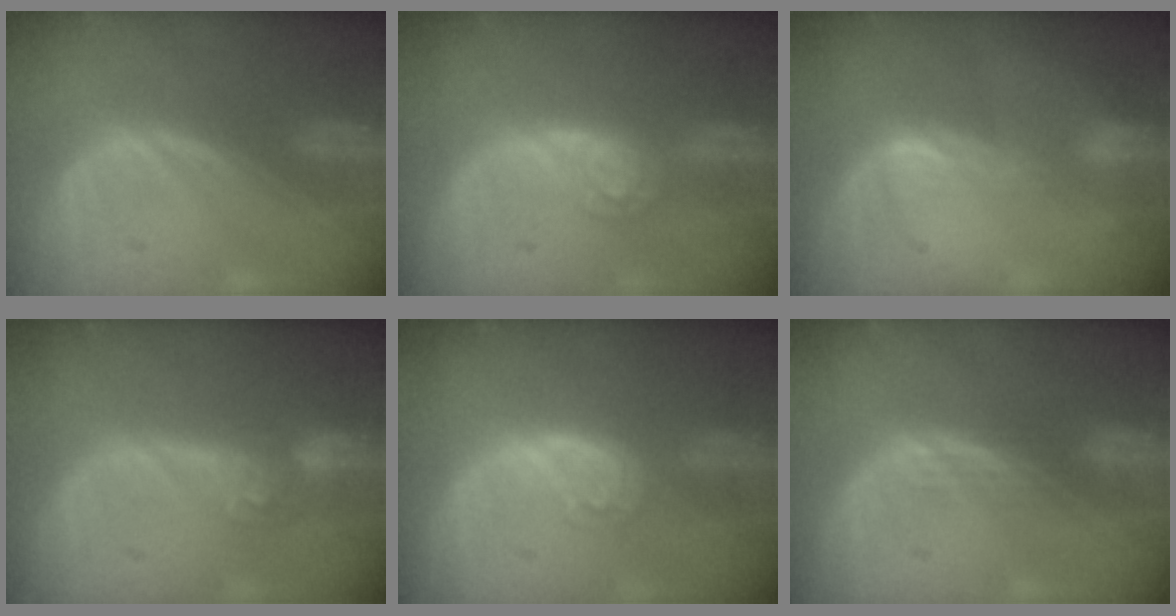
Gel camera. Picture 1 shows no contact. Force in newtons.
{"total": 4.5, "press": 4.5, "slide": 0.1}
{"total": 2.0, "press": 2.0, "slide": 0.3}
{"total": 4.6, "press": 4.3, "slide": 1.5}
{"total": 4.5, "press": 4.1, "slide": 1.8}
{"total": 1.8, "press": 1.7, "slide": 0.2}